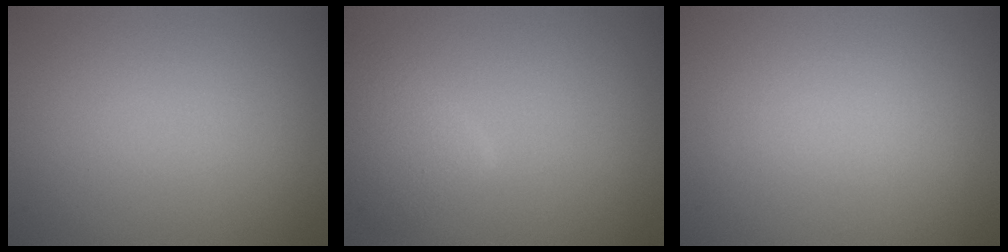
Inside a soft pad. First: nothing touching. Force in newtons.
{"total": 2.6, "press": 2.6, "slide": 0.1}
{"total": 0.0}